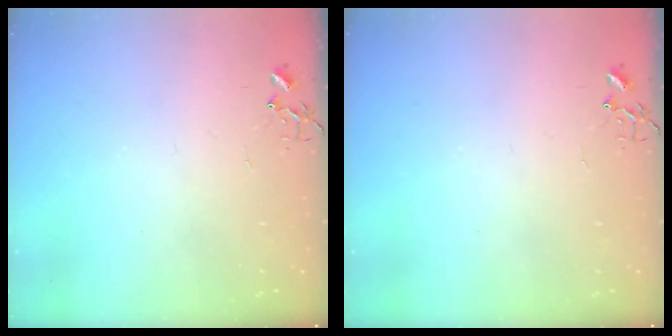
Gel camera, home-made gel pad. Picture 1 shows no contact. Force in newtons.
{"total": 0.0}